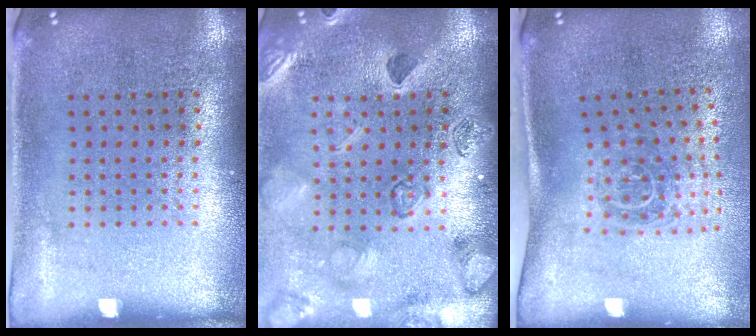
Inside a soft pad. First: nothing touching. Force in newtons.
{"total": 2.4, "press": 2.4, "slide": 0.3}
{"total": 1.8, "press": 1.2, "slide": 1.4}